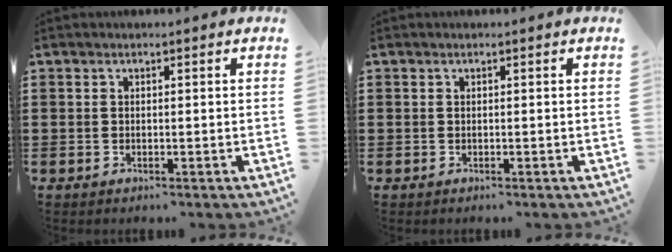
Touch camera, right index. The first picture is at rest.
{"total": 0.0}